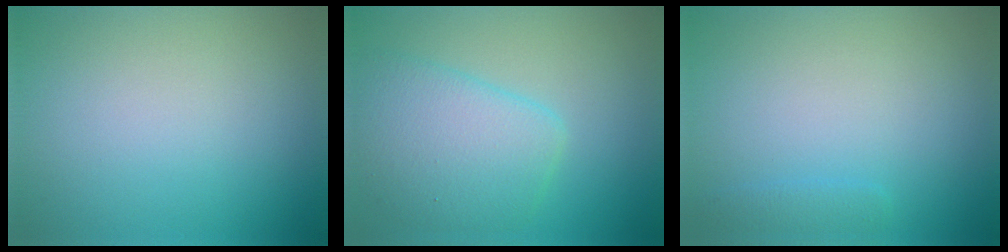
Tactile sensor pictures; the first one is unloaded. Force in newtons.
{"total": 5.5, "press": 5.4, "slide": 0.2}
{"total": 0.9, "press": 0.9, "slide": 0.0}